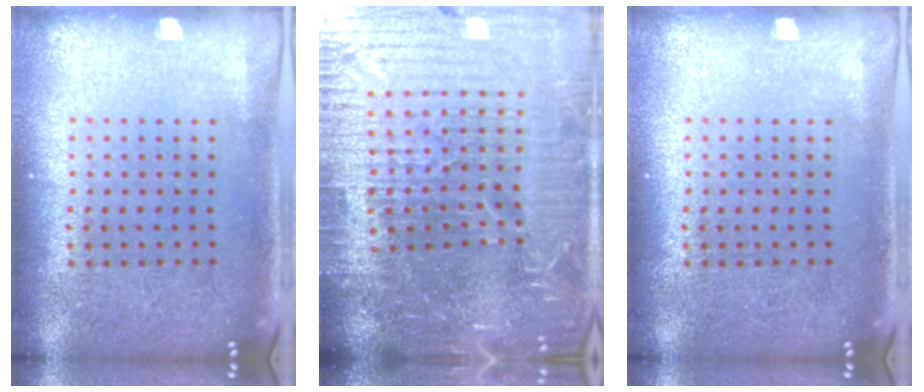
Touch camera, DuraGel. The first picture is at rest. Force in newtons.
{"total": 7.0, "press": 6.1, "slide": 3.4}
{"total": 0.0}